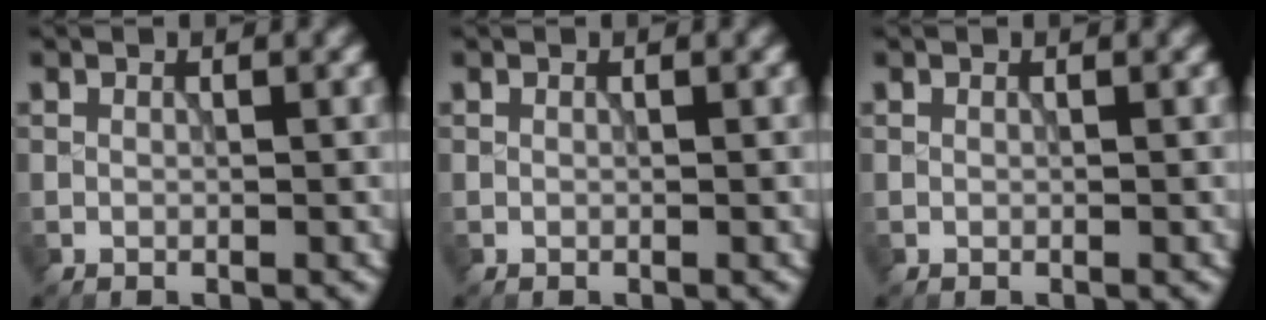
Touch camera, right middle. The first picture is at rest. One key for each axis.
{"total": 0.0}
{"total": 0.0}